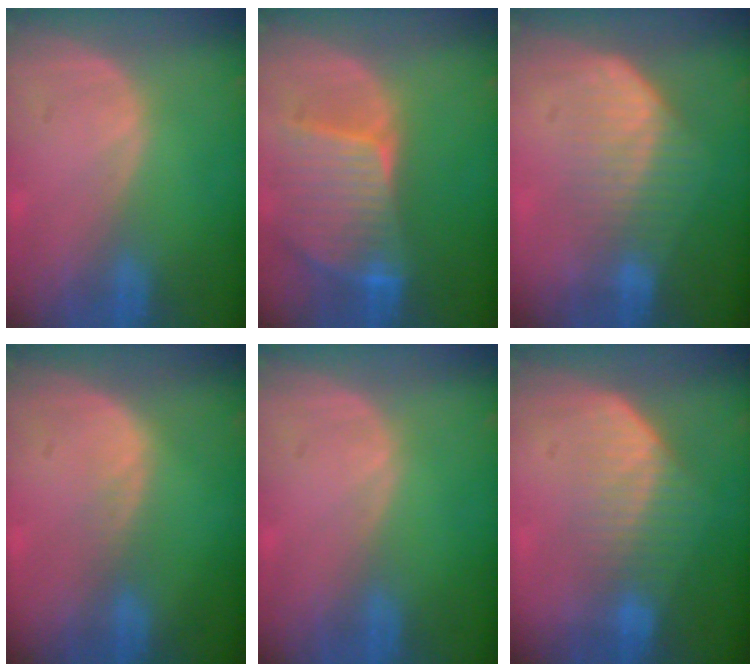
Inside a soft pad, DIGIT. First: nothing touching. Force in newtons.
{"total": 9.4, "press": 8.2, "slide": 4.5}
{"total": 7.6, "press": 6.3, "slide": 4.2}
{"total": 1.3, "press": 1.3, "slide": 0.1}
{"total": 0.0}
{"total": 7.2, "press": 6.1, "slide": 3.8}